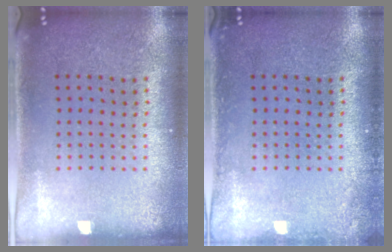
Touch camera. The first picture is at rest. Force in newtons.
{"total": 1.1, "press": 1.1, "slide": 0.1}